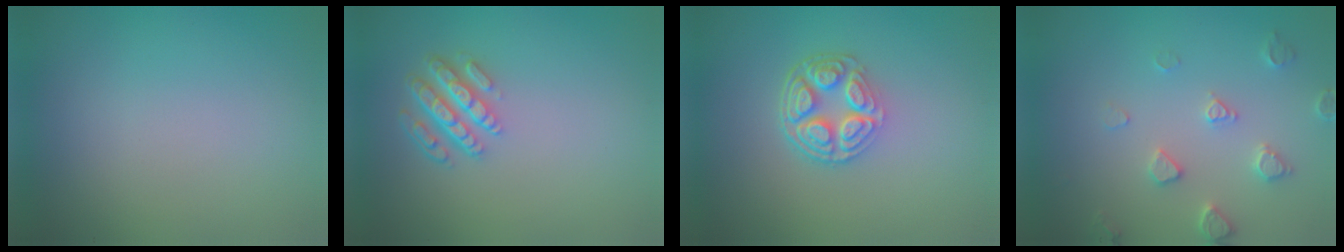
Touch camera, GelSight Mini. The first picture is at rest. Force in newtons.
{"total": 4.3, "press": 3.2, "slide": 3.0}
{"total": 4.8, "press": 3.4, "slide": 3.4}
{"total": 2.5, "press": 2.4, "slide": 0.5}